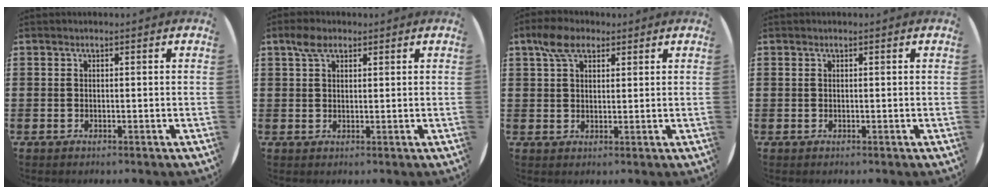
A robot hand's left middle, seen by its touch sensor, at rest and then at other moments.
{"total": 3.1, "force": [2.1, 1.6, 1.6], "torque": [-0.026, 0.004, 0.036]}
{"total": 5.0, "force": [3.3, 2.8, 2.5], "torque": [-0.051, 0.009, 0.059]}
{"total": 0.0}